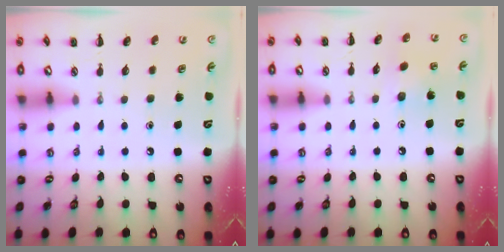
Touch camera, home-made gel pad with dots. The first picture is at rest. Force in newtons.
{"total": 3.7, "press": 3.6, "slide": 0.9}